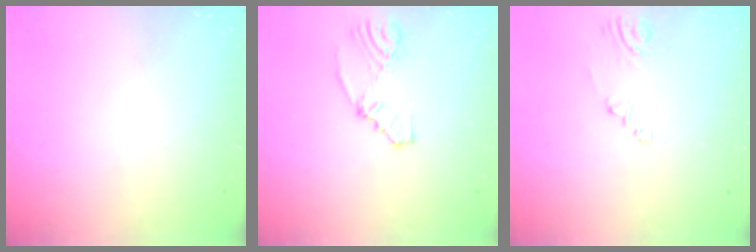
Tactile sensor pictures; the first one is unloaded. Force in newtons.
{"total": 5.3, "press": 3.8, "slide": 3.6}
{"total": 2.0, "press": 1.7, "slide": 1.0}